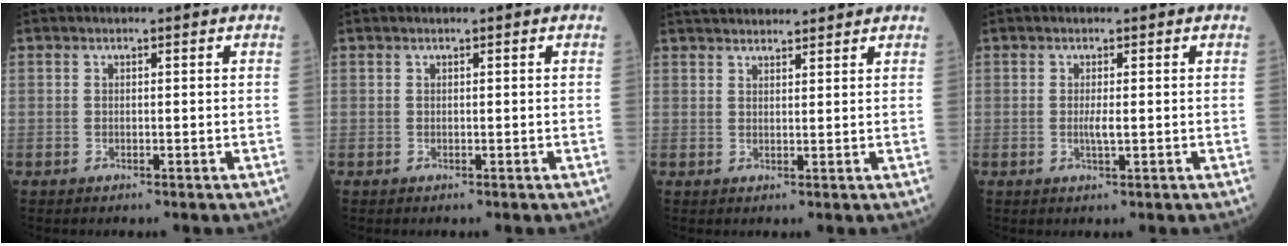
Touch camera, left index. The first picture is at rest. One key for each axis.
{"total": 0.0}
{"total": 8.4, "fx": 7.7, "fy": 1.3, "fz": 3.0, "tx": -0.045, "ty": 0.029, "tz": 0.110}
{"total": 1.6, "fx": -0.1, "fy": 0.0, "fz": 1.6, "tx": -0.035, "ty": -0.003, "tz": 0.000}